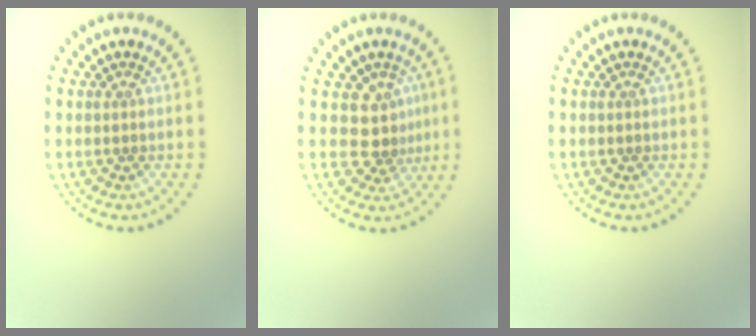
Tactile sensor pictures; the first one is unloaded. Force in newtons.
{"total": 2.8, "press": 2.1, "slide": 1.9}
{"total": 0.0}